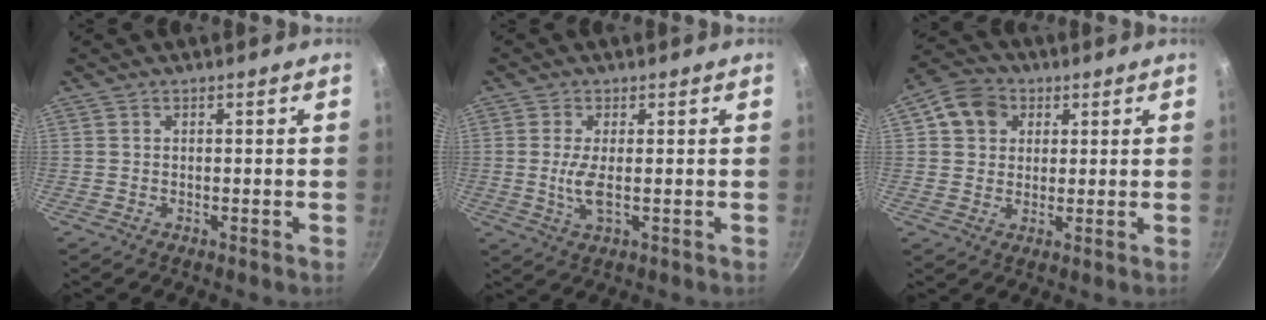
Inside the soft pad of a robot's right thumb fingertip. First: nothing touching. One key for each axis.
{"total": 4.3, "fx": -0.1, "fy": 1.3, "fz": 4.1, "tx": -0.093, "ty": -0.007, "tz": -0.003}
{"total": 7.8, "fx": 2.7, "fy": 6.5, "fz": 3.2, "tx": -0.026, "ty": 0.006, "tz": 0.036}